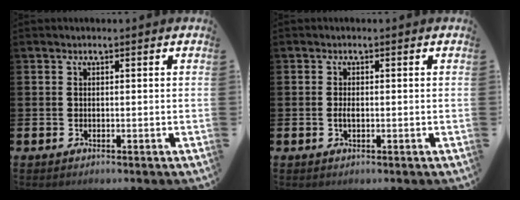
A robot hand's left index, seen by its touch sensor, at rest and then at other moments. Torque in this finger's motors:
{"motor_torque": [0.30, 0.06, 0.06, 0.01]}